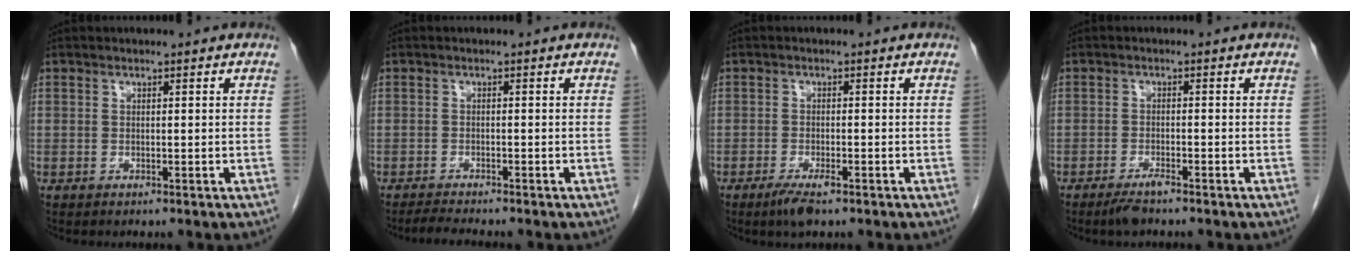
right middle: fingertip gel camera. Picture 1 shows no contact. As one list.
[{"total": 2.7, "force": [-2.6, -0.2, 0.9], "torque": [-0.026, -0.014, -0.043]}, {"total": 3.3, "force": [-2.2, 0.6, 2.4], "torque": [-0.047, -0.005, -0.038]}, {"total": 2.7, "force": [-2.2, 0.2, 1.6], "torque": [-0.036, -0.005, -0.041]}]